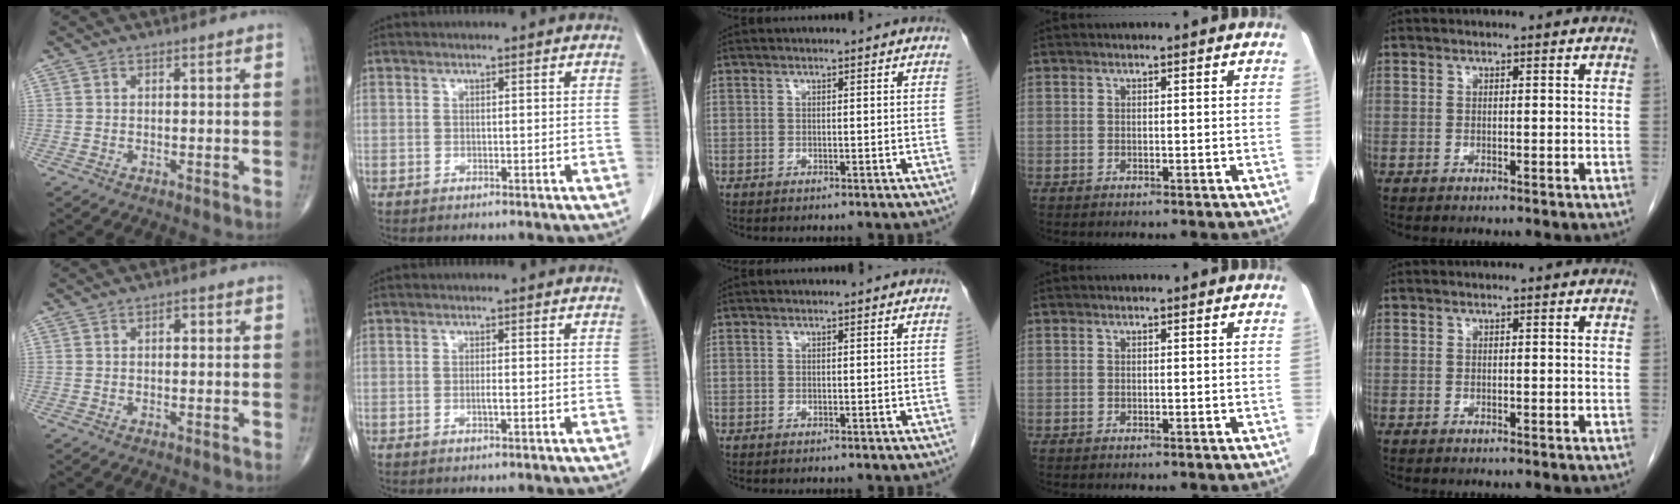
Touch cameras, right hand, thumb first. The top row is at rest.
{"thumb": {"total": 1.3, "force": [0.3, 0.8, 1.0], "torque": [-0.009, 0.004, 0.000]}, "index": {"total": 1.0, "force": [-0.2, 0.0, 1.0], "torque": [-0.021, -0.002, -0.005]}}